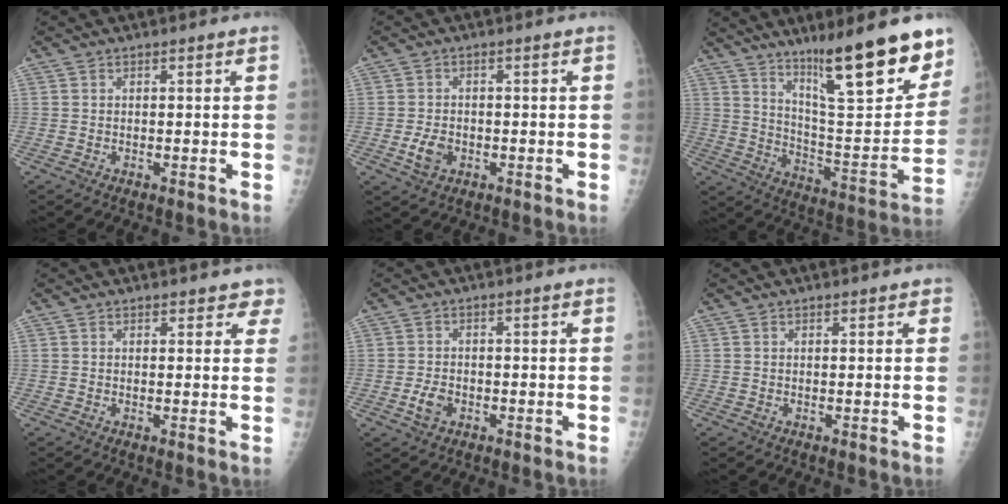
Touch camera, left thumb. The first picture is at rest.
{"total": 3.8, "force": [-1.2, 2.7, 2.4], "torque": [-0.040, 0.006, -0.020]}
{"total": 22.7, "force": [14.9, 4.2, 16.6], "torque": [-0.215, -0.083, 0.246]}
{"total": 3.3, "force": [2.8, 1.5, 1.0], "torque": [0.027, -0.009, 0.022]}
{"total": 3.1, "force": [-1.2, 2.1, 1.9], "torque": [-0.034, 0.008, -0.021]}
{"total": 0.9, "force": [0.6, 0.4, 0.5], "torque": [-0.002, -0.001, 0.006]}